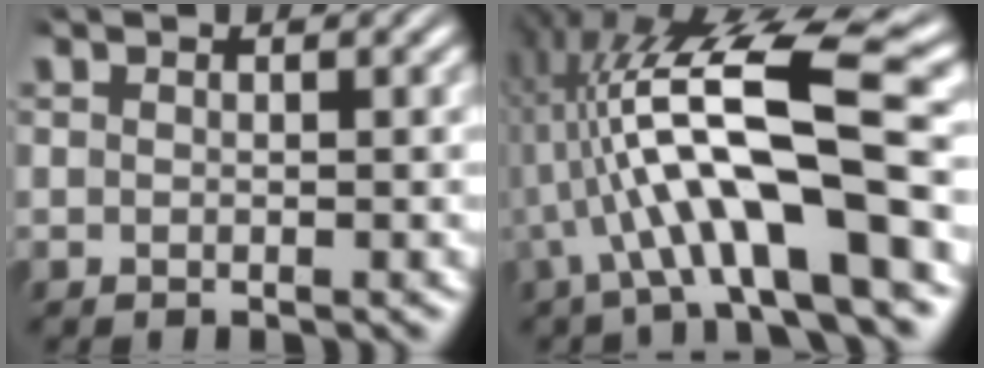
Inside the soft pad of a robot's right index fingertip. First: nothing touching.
{"total": 10.1, "force": [1.0, 3.2, 9.5], "torque": [-0.182, 0.006, 0.021]}